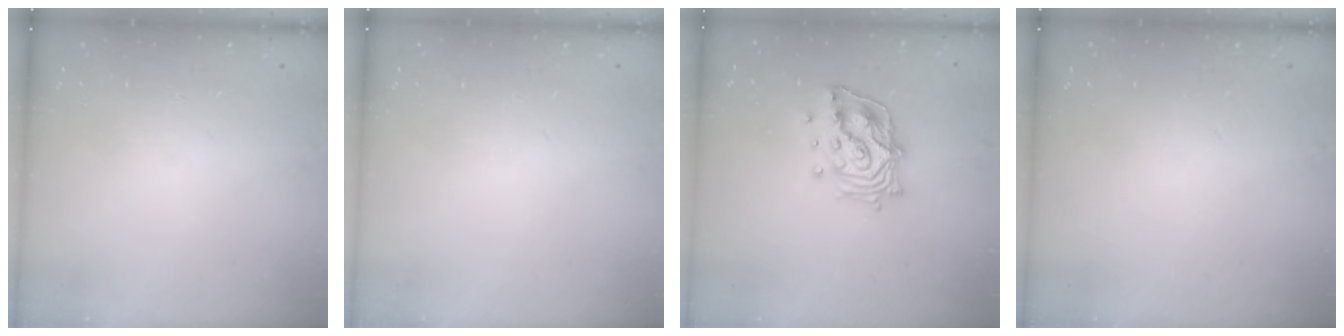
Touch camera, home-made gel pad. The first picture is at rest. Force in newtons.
{"total": 0.0}
{"total": 15.2, "press": 15.1, "slide": 2.0}
{"total": 0.0}